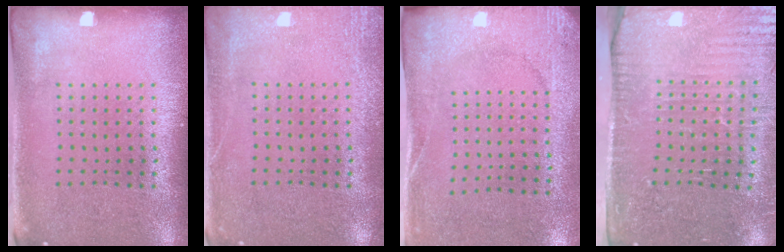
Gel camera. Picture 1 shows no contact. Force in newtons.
{"total": 2.8, "press": 2.7, "slide": 0.4}
{"total": 2.6, "press": 2.2, "slide": 1.4}
{"total": 4.2, "press": 3.8, "slide": 1.7}